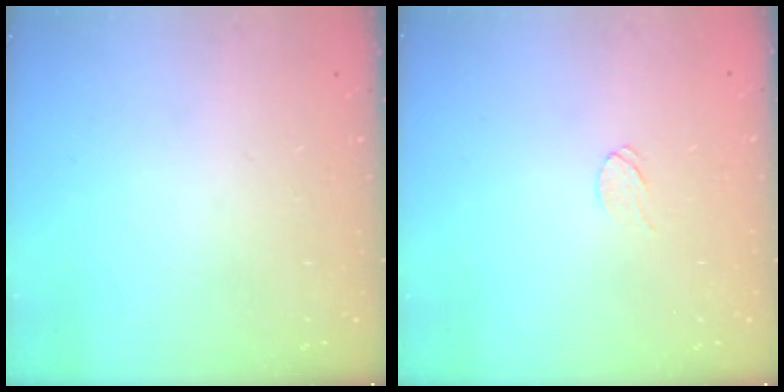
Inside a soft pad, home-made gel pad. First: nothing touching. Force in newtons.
{"total": 3.1, "press": 3.1, "slide": 0.2}